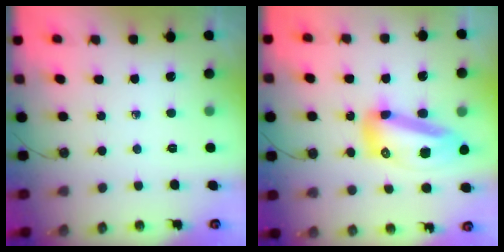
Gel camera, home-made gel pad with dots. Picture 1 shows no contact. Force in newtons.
{"total": 16.4, "press": 16.2, "slide": 2.1}